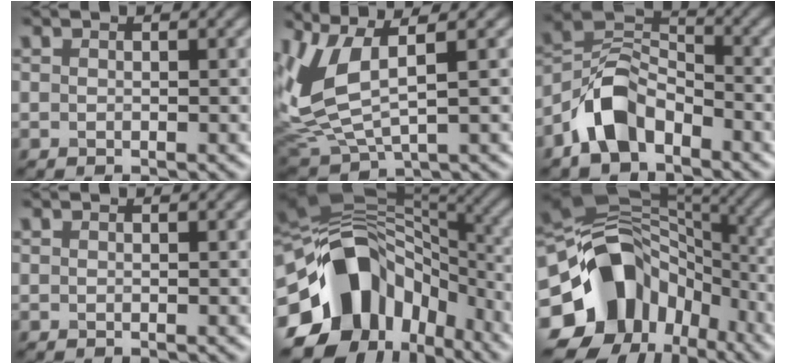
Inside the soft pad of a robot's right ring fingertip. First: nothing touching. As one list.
[{"total": 6.9, "force": [2.2, 3.0, 5.8], "torque": [-0.150, 0.000, 0.049]}, {"total": 6.1, "force": [-3.8, 3.5, 3.3], "torque": [-0.055, 0.009, -0.081]}, {"total": 0.0}, {"total": 15.1, "force": [-4.1, 11.1, 9.3], "torque": [-0.161, 0.001, -0.074]}, {"total": 15.6, "force": [-4.6, 12.3, 8.3], "torque": [-0.151, 0.006, -0.083]}]